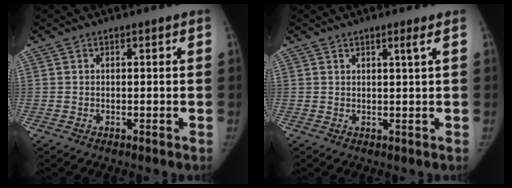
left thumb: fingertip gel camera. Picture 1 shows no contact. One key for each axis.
{"total": 1.5, "fx": 0.8, "fy": -0.5, "fz": 1.1, "tx": -0.026, "ty": -0.010, "tz": 0.017}